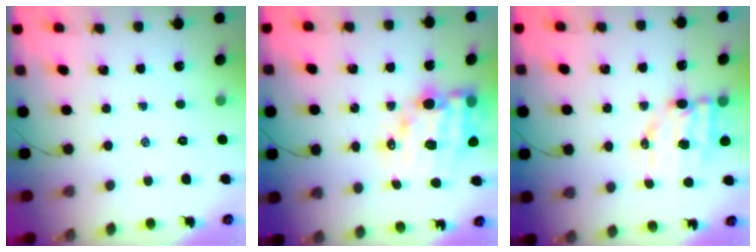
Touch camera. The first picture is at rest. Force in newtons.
{"total": 14.7, "press": 14.3, "slide": 3.5}
{"total": 9.0, "press": 8.9, "slide": 1.1}